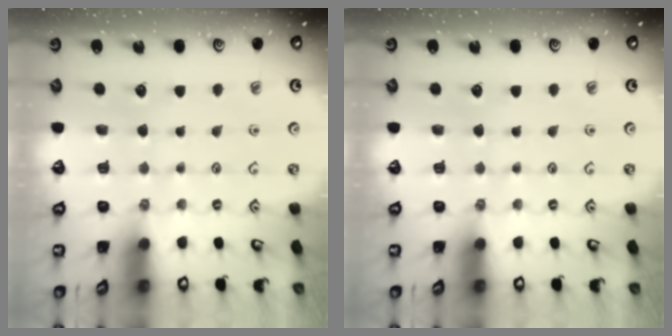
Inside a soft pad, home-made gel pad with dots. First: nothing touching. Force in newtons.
{"total": 0.0}